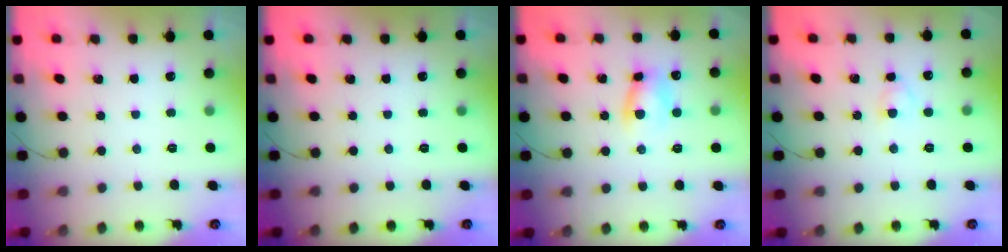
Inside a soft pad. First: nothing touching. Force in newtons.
{"total": 0.0}
{"total": 6.9, "press": 6.8, "slide": 0.3}
{"total": 2.8, "press": 2.6, "slide": 1.1}